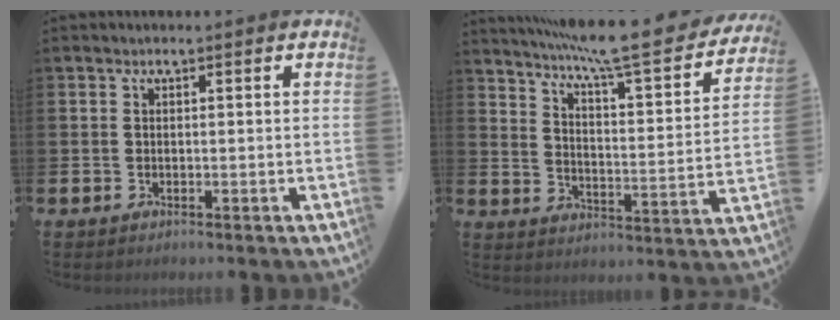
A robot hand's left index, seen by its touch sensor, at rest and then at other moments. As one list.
[{"total": 10.3, "force": [9.1, 0.4, 4.7], "torque": [-0.106, -0.071, 0.149]}]